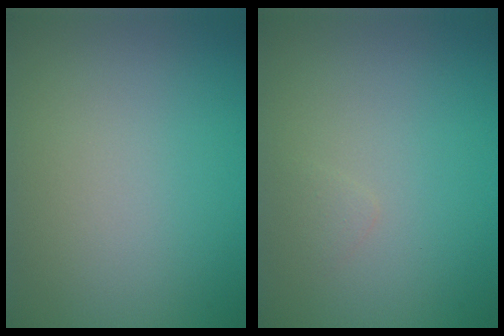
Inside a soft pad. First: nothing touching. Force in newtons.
{"total": 0.6, "press": 0.6, "slide": 0.0}